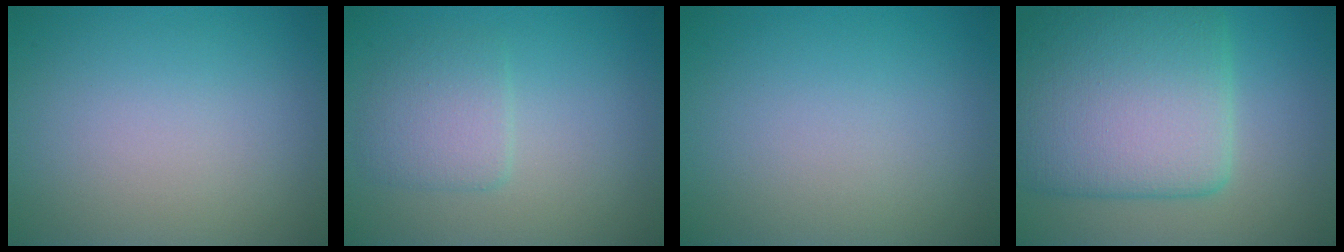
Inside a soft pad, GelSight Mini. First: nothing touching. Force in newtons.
{"total": 2.5, "press": 2.5, "slide": 0.4}
{"total": 0.0}
{"total": 10.0, "press": 10.0, "slide": 0.3}